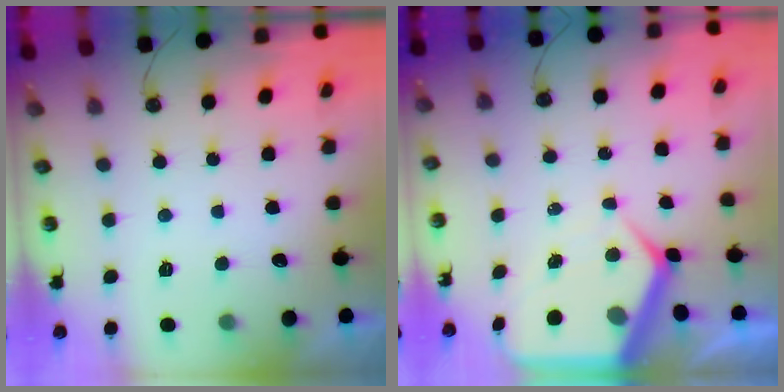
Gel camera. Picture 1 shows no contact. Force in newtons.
{"total": 8.7, "press": 8.6, "slide": 0.8}